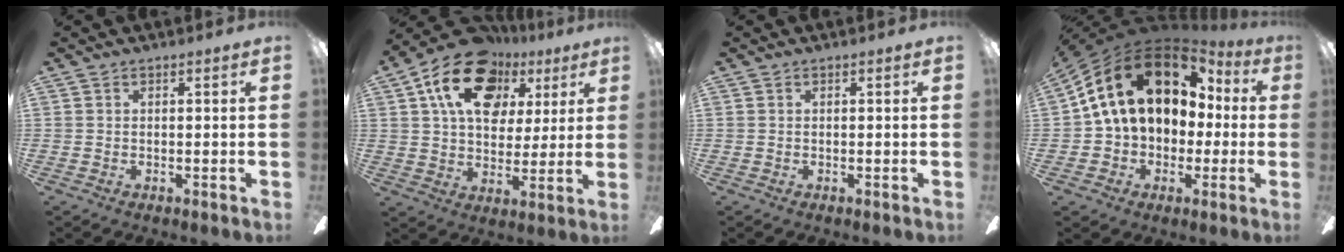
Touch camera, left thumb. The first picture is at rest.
{"total": 19.4, "force": [9.0, 13.0, 11.3], "torque": [-0.182, -0.026, 0.163]}
{"total": 0.0}
{"total": 20.1, "force": [7.7, 13.8, 12.5], "torque": [-0.236, -0.016, 0.138]}